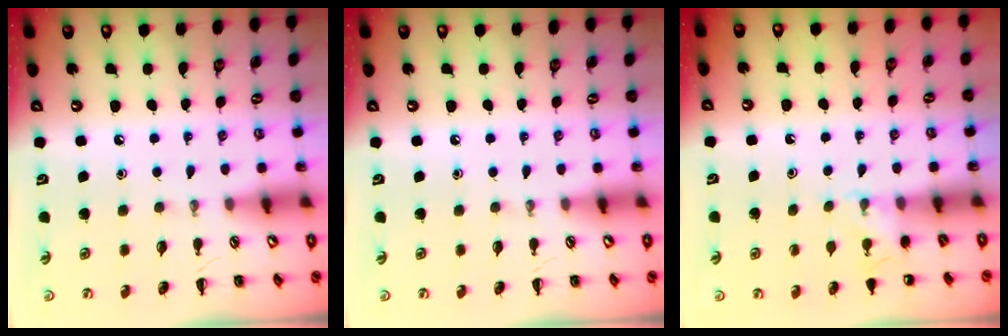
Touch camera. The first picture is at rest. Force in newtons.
{"total": 0.0}
{"total": 5.1, "press": 4.8, "slide": 1.6}